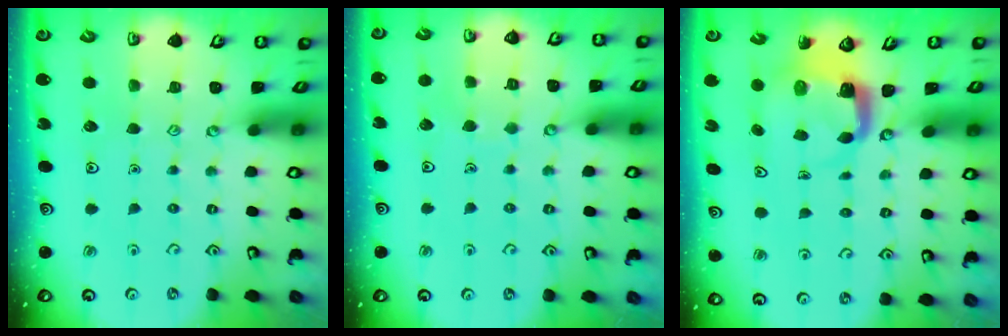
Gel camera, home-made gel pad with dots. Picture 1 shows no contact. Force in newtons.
{"total": 4.4, "press": 4.3, "slide": 0.4}
{"total": 4.0, "press": 3.9, "slide": 0.5}